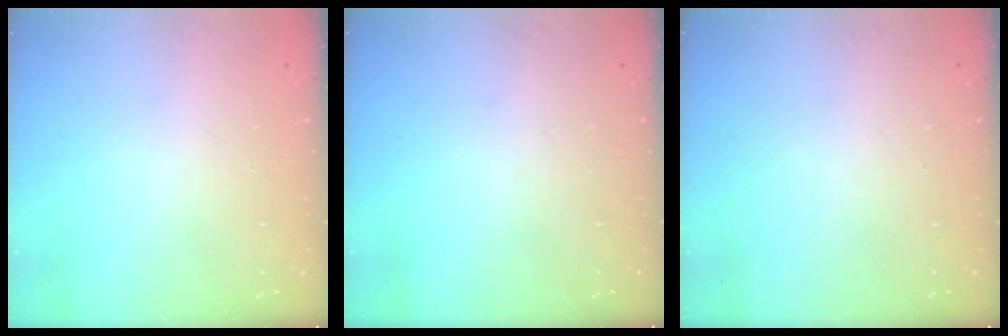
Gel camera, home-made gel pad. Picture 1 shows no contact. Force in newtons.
{"total": 0.0}
{"total": 0.0}